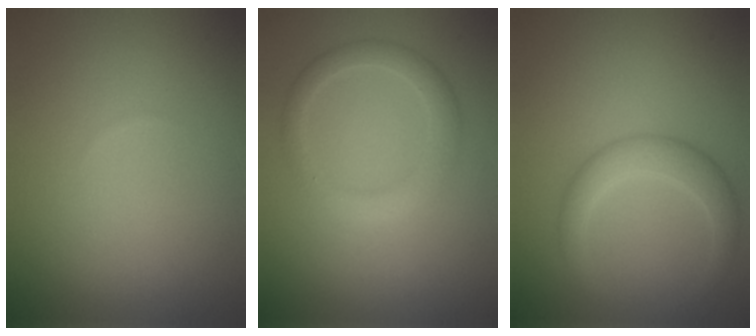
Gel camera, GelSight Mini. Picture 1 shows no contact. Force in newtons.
{"total": 2.6, "press": 2.6, "slide": 0.2}
{"total": 2.9, "press": 2.9, "slide": 0.1}